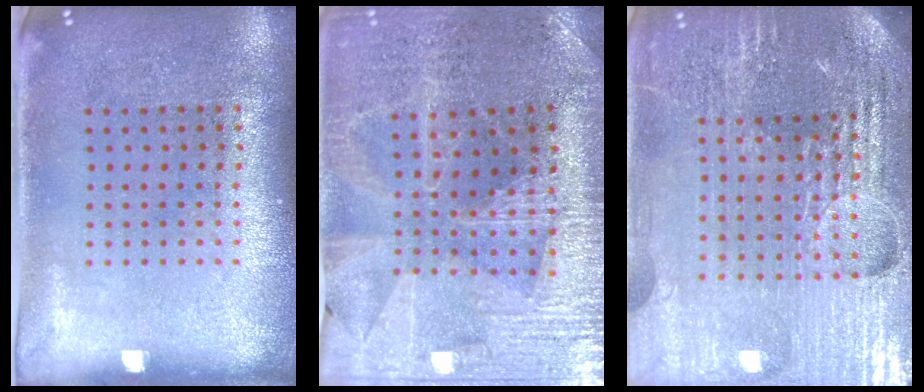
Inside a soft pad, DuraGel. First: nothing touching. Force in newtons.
{"total": 3.0, "press": 2.9, "slide": 0.5}
{"total": 5.7, "press": 5.1, "slide": 2.5}